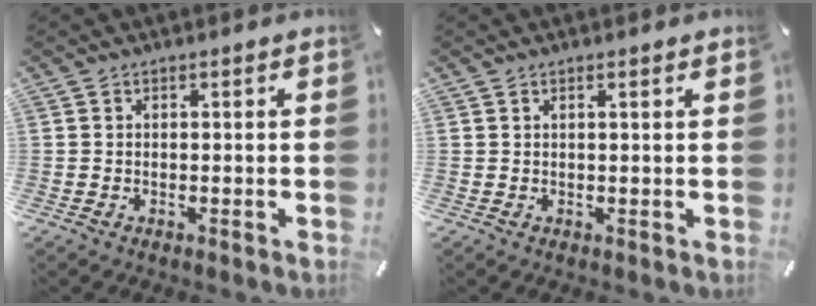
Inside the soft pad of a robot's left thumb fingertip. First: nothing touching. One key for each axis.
{"total": 0.9, "fx": 0.5, "fy": -0.1, "fz": 0.8, "tx": -0.015, "ty": -0.002, "tz": 0.008}